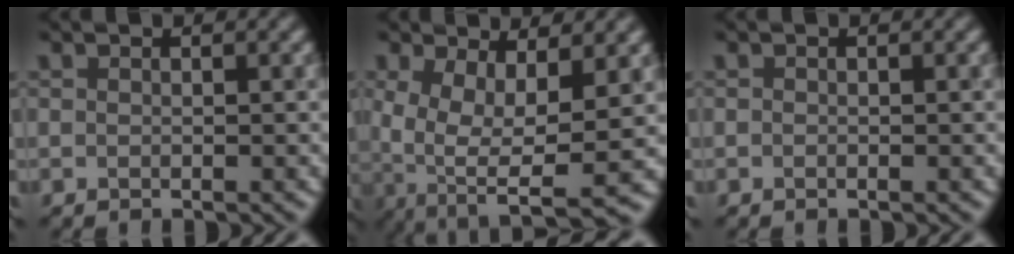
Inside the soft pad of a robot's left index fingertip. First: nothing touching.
{"total": 9.1, "force": [-0.7, 4.4, 7.9], "torque": [-0.151, -0.020, 0.004]}
{"total": 0.0}